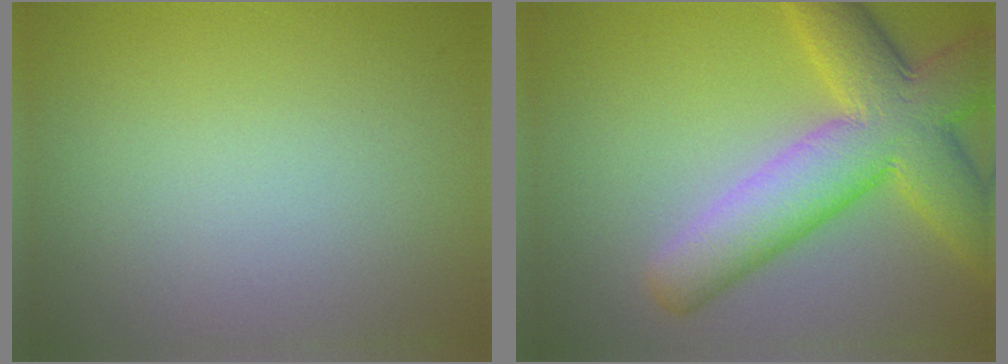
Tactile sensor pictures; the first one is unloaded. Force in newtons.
{"total": 9.5, "press": 9.5, "slide": 0.4}